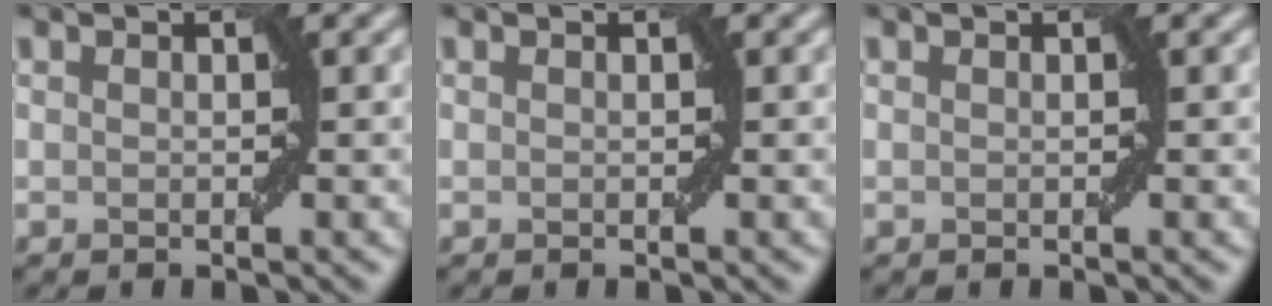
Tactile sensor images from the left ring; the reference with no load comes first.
{"total": 0.0}
{"total": 0.0}